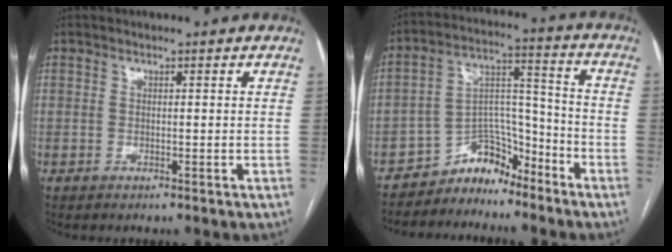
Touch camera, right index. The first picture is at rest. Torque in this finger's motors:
{"motor_torque": [-0.07, -0.11, -0.19, -0.09]}